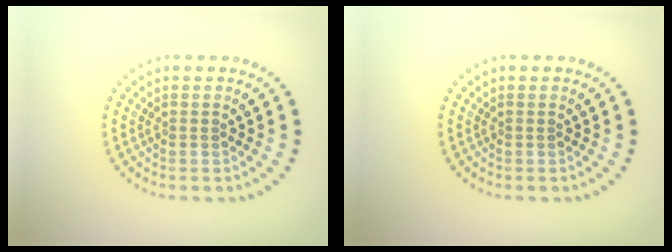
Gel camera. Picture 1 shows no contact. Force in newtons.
{"total": 0.0}